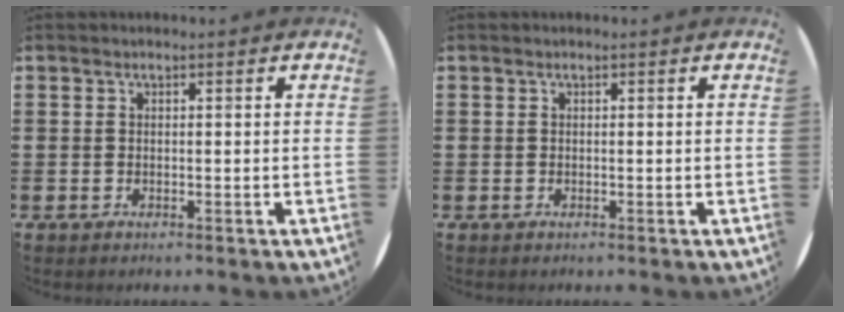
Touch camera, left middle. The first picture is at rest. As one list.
[{"total": 0.0}]